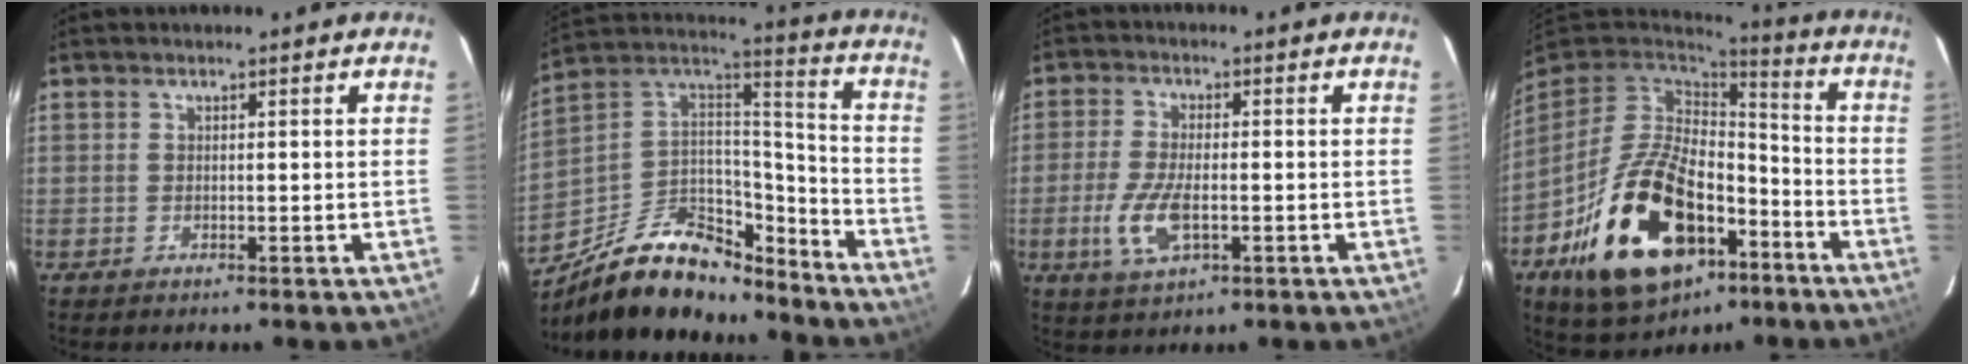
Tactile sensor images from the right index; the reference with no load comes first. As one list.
[{"total": 22.0, "force": [-16.1, 10.1, 11.0], "torque": [-0.222, 0.038, -0.253]}, {"total": 8.1, "force": [-2.3, 3.4, 7.0], "torque": [-0.156, -0.010, -0.042]}, {"total": 25.7, "force": [-11.8, 14.2, 17.9], "torque": [-0.358, -0.010, -0.182]}]